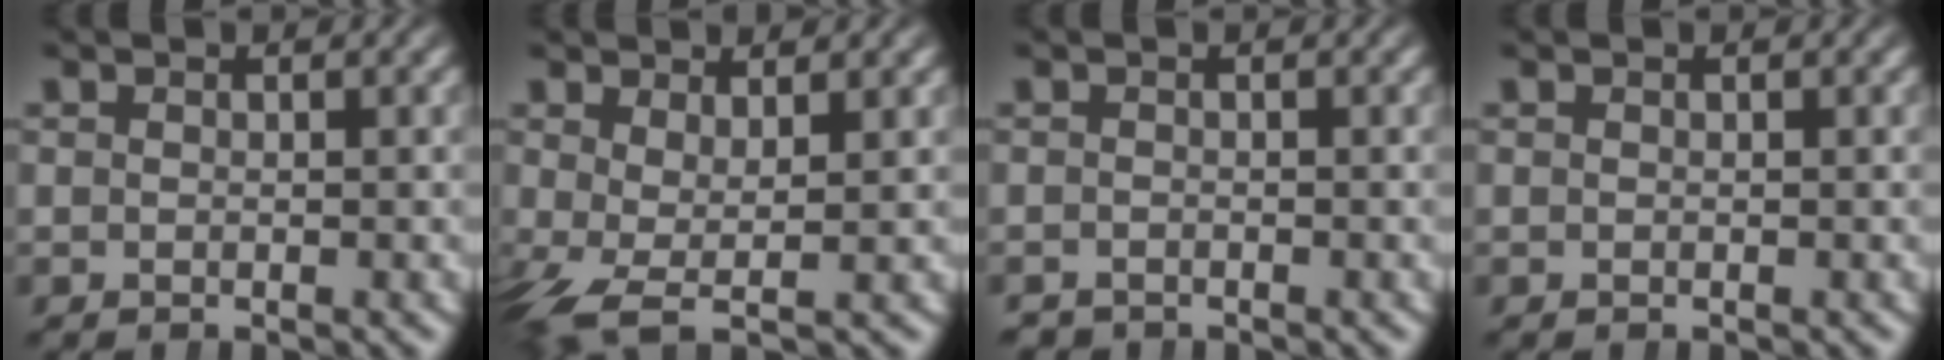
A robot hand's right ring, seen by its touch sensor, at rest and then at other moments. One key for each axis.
{"total": 4.8, "fx": -2.5, "fy": 2.3, "fz": 3.3, "tx": -0.089, "ty": -0.045, "tz": -0.019}
{"total": 1.1, "fx": -1.1, "fy": 0.1, "fz": -0.3, "tx": 0.001, "ty": -0.016, "tz": -0.012}
{"total": 0.0}